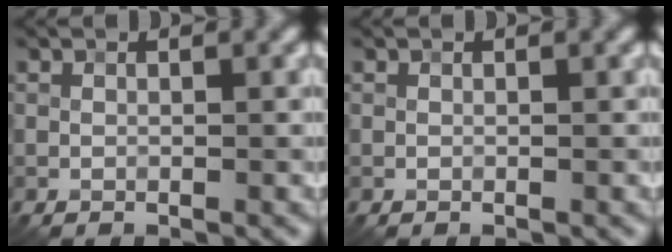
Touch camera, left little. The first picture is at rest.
{"total": 0.0}